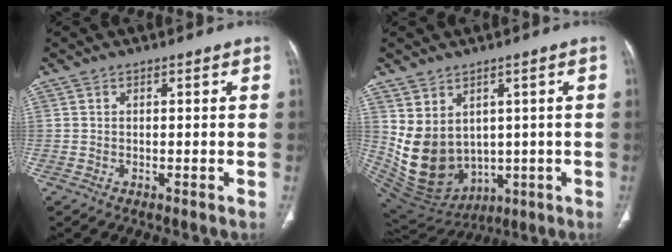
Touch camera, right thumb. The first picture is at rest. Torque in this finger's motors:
{"motor_torque": [-0.51, 1.56, 1.12, 0.70, 0.41]}